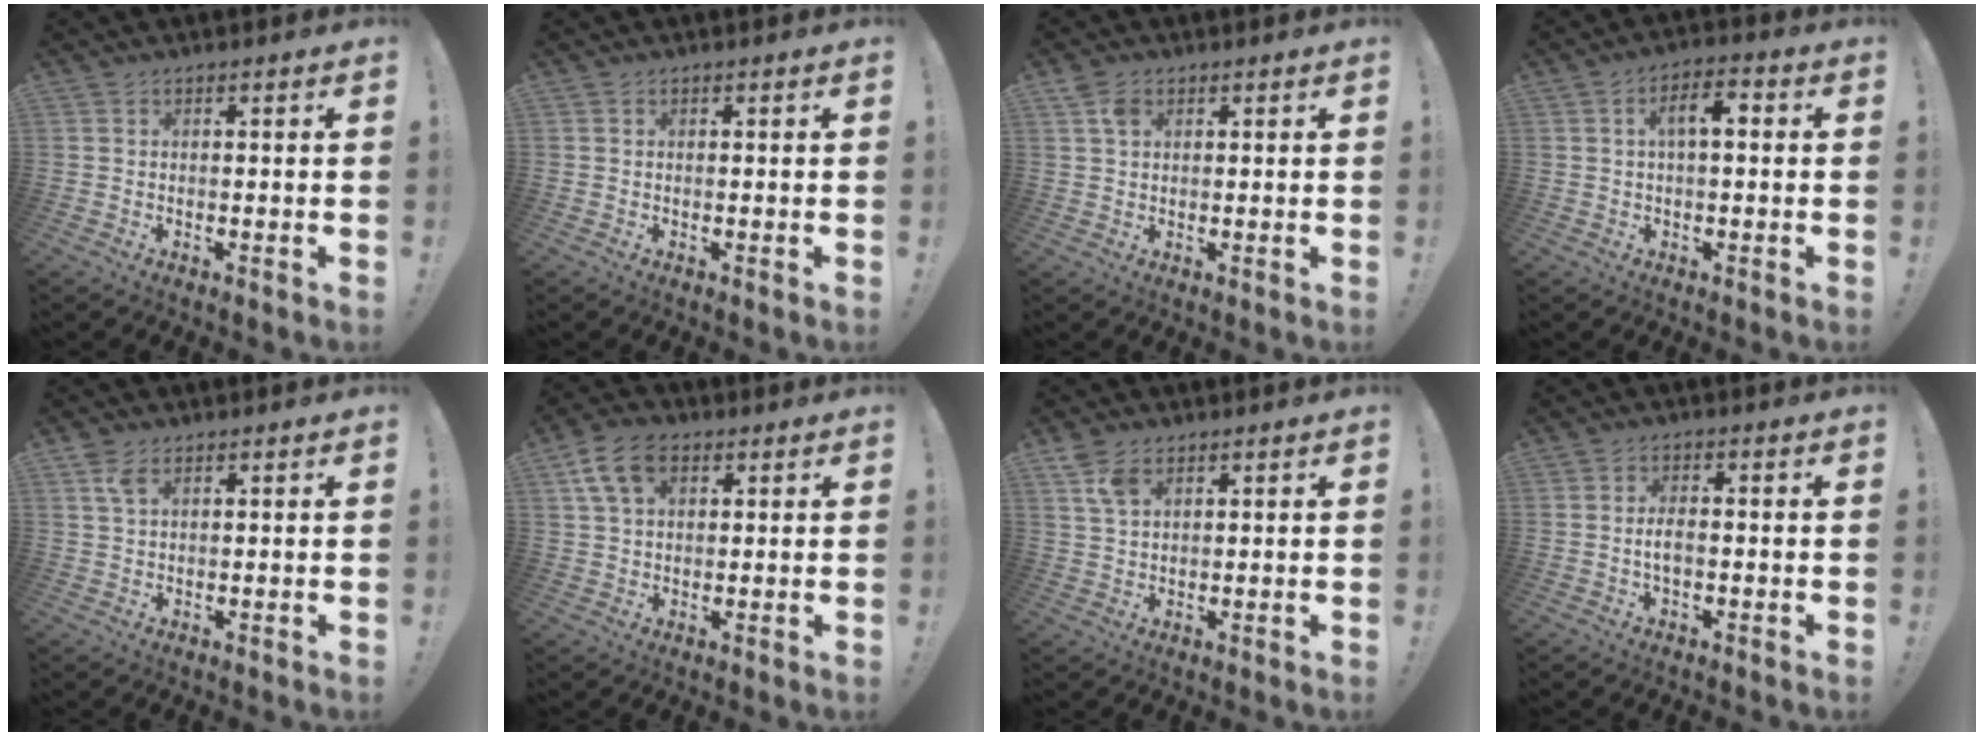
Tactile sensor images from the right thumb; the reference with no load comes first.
{"total": 0.0}
{"total": 4.0, "force": [1.8, 2.7, 2.4], "torque": [-0.042, 0.001, 0.036]}
{"total": 6.4, "force": [0.8, 2.6, 5.8], "torque": [-0.095, 0.012, 0.007]}
{"total": 4.1, "force": [2.1, 2.0, 2.9], "torque": [-0.061, -0.001, 0.040]}
{"total": 10.4, "force": [4.3, 6.4, 7.0], "torque": [-0.137, 0.005, 0.083]}
{"total": 5.8, "force": [3.3, 3.1, 3.7], "torque": [-0.069, -0.010, 0.063]}
{"total": 3.6, "force": [-0.8, 1.5, 3.2], "torque": [-0.061, 0.005, -0.018]}